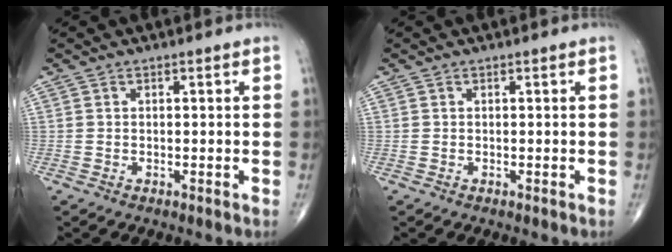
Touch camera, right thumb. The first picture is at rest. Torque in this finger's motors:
{"motor_torque": [-0.03, 0.03, -0.01, 0.01, 0.00]}